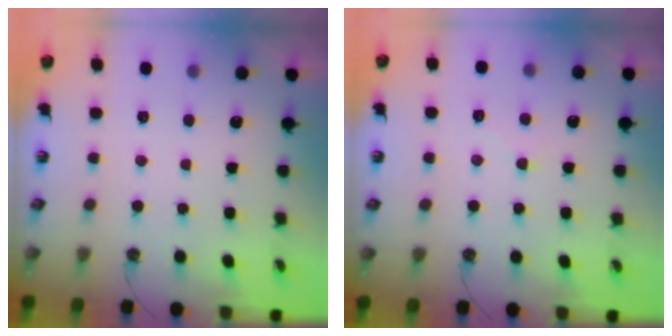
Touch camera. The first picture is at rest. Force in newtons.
{"total": 0.5, "press": 0.0, "slide": 0.5}